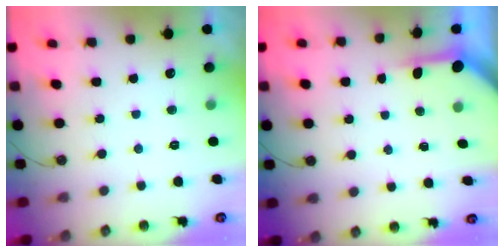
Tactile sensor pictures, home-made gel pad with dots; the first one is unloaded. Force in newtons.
{"total": 3.9, "press": 3.9, "slide": 0.3}